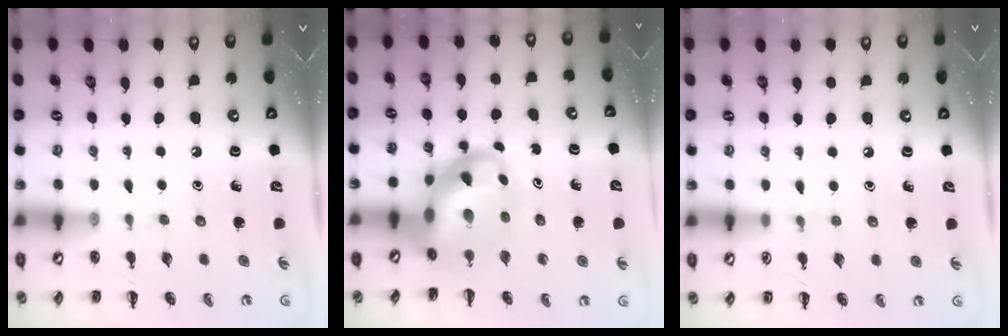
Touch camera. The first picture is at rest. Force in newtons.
{"total": 8.4, "press": 8.1, "slide": 2.3}
{"total": 2.9, "press": 2.7, "slide": 1.1}